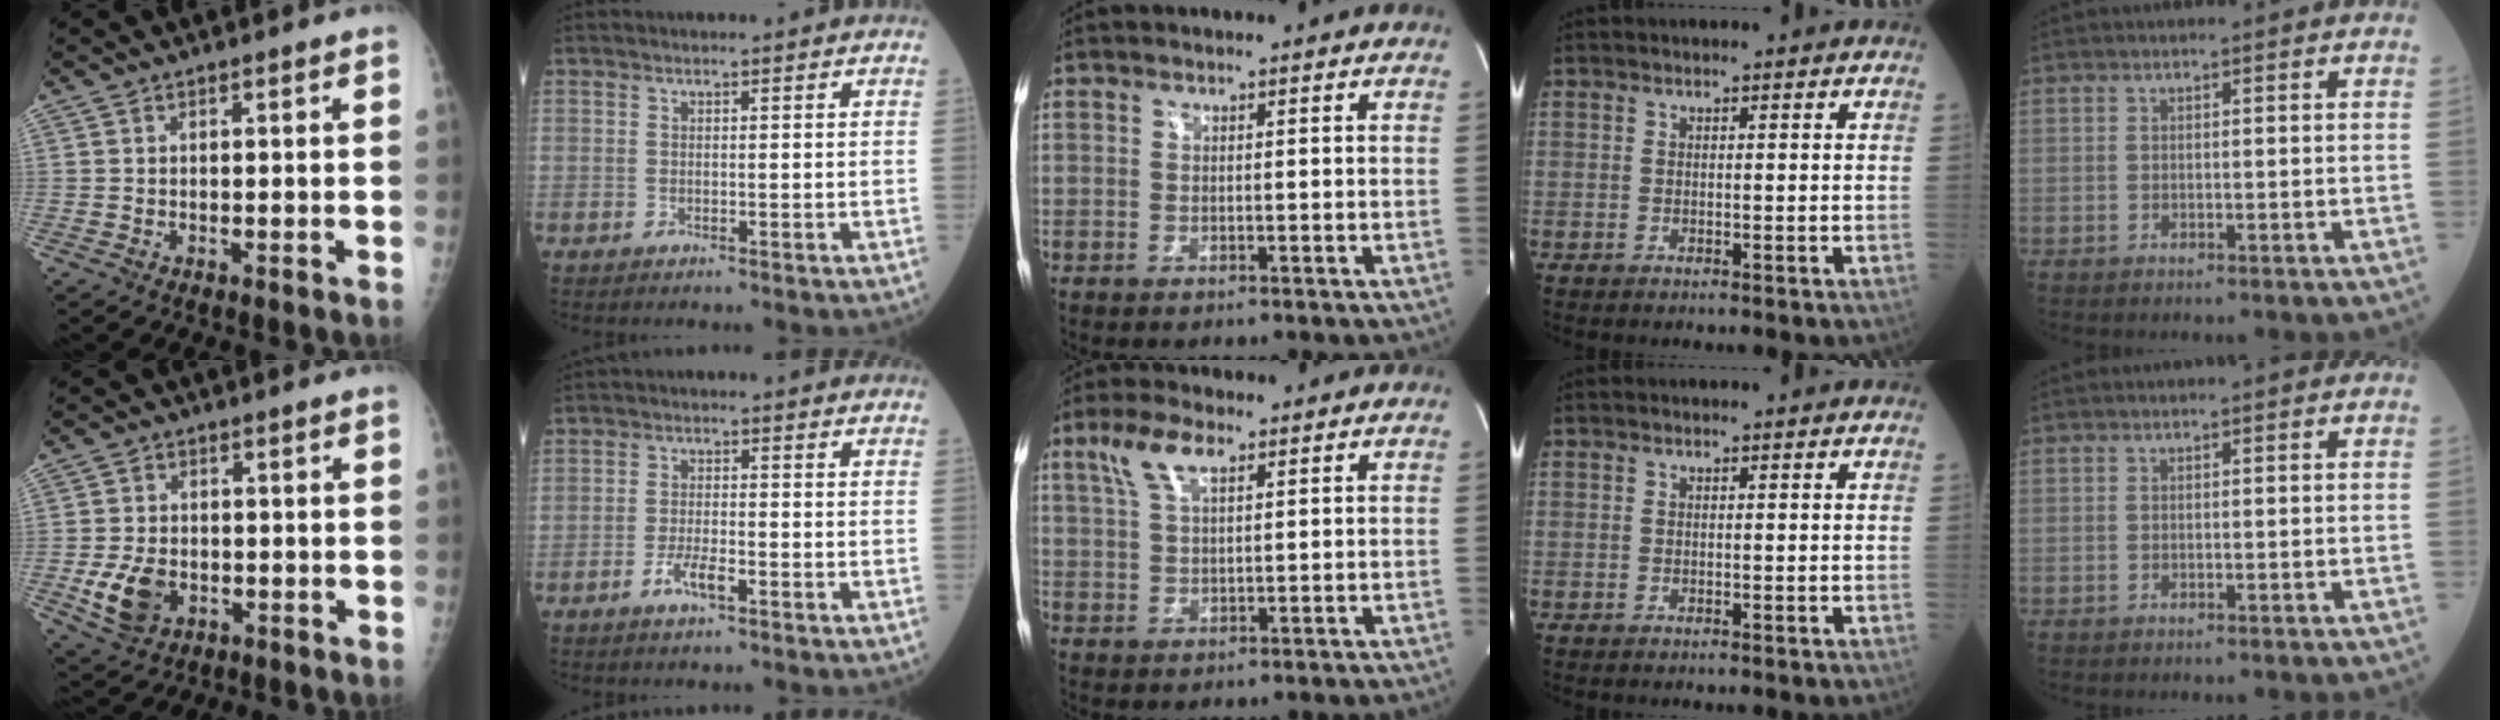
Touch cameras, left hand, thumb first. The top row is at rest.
{"thumb": {"total": 7.7, "force": [-1.9, 5.6, 4.9], "torque": [-0.083, 0.001, -0.028]}, "index": {"total": 3.5, "force": [-2.1, 0.7, 2.8], "torque": [-0.057, 0.000, -0.040]}, "middle": {"total": 5.7, "force": [3.2, 1.8, 4.4], "torque": [-0.100, 0.017, 0.066]}}